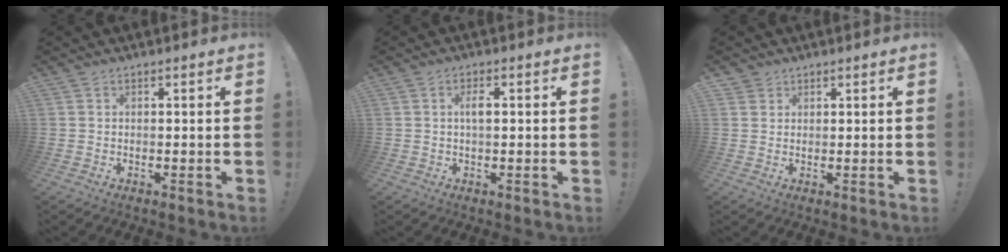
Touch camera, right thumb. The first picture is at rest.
{"total": 2.8, "force": [0.2, 0.9, 2.6], "torque": [-0.046, 0.006, -0.001]}
{"total": 2.1, "force": [1.5, 1.4, -0.1], "torque": [0.005, -0.008, 0.027]}